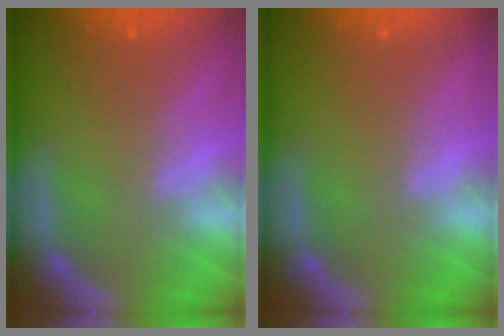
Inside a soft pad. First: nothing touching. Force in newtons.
{"total": 0.0}